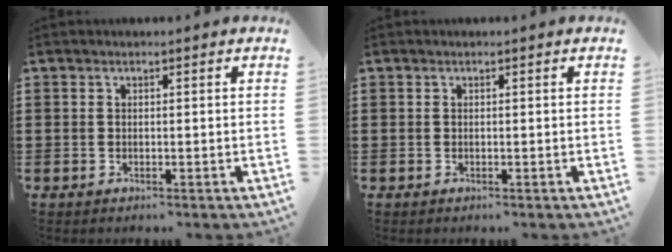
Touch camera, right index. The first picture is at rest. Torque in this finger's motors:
{"motor_torque": [0.00, 0.00, 0.00, 0.00]}